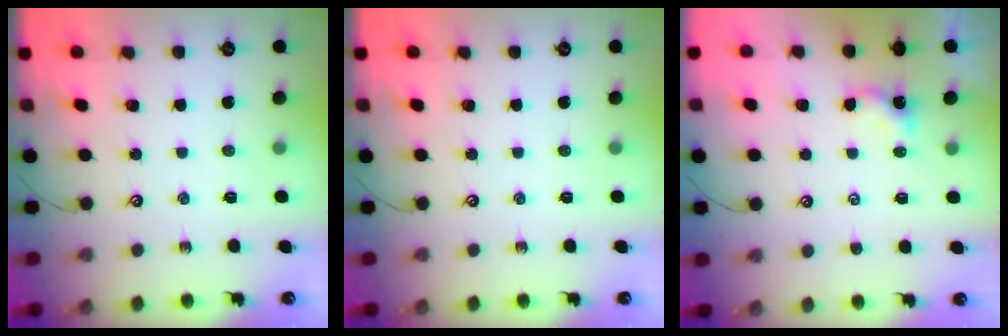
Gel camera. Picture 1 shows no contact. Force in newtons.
{"total": 0.0}
{"total": 0.8, "press": 0.8, "slide": 0.1}